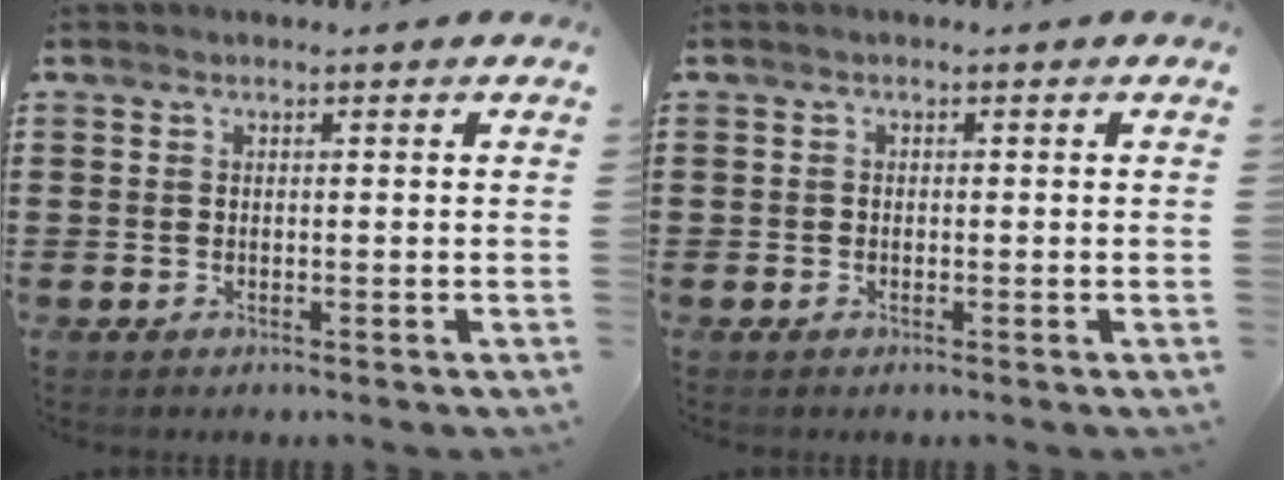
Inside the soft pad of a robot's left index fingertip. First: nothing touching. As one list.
[{"total": 0.6, "force": [-0.4, 0.4, 0.1], "torque": [-0.004, 0.000, -0.009]}]